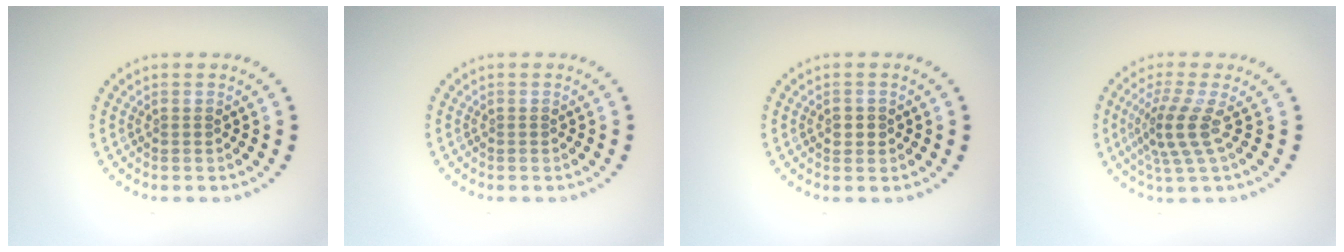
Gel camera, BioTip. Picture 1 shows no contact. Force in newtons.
{"total": 0.0}
{"total": 1.0, "press": 0.9, "slide": 0.1}
{"total": 3.4, "press": 2.4, "slide": 2.5}